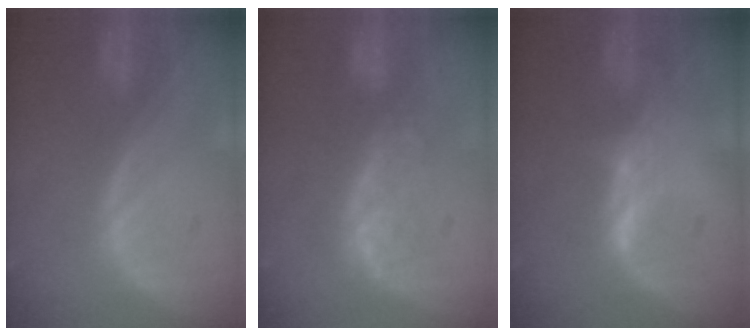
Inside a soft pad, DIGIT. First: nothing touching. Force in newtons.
{"total": 7.7, "press": 7.1, "slide": 3.0}
{"total": 2.1, "press": 2.0, "slide": 0.4}